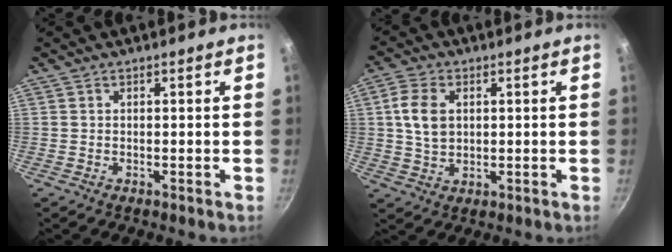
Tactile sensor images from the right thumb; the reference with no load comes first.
{"total": 7.3, "force": [1.4, 5.0, 5.1], "torque": [-0.087, 0.002, 0.027]}